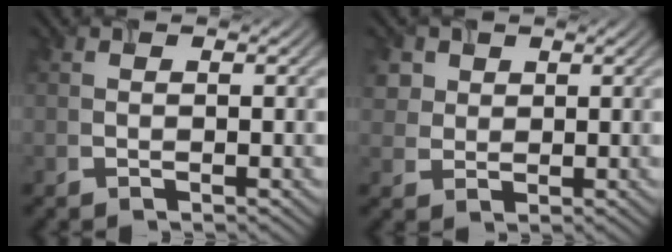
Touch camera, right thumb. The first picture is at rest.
{"total": 2.6, "force": [1.5, 2.1, 0.3], "torque": [-0.015, 0.001, 0.037]}